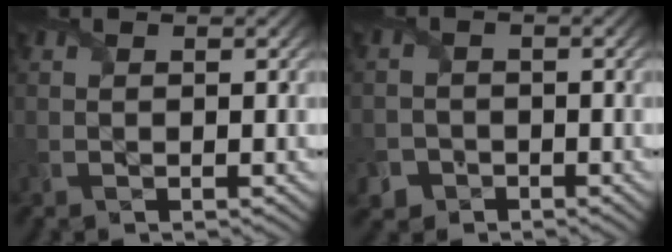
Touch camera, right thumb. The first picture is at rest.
{"total": 3.0, "force": [-1.9, 2.4, 0.4], "torque": [-0.004, -0.002, -0.041]}